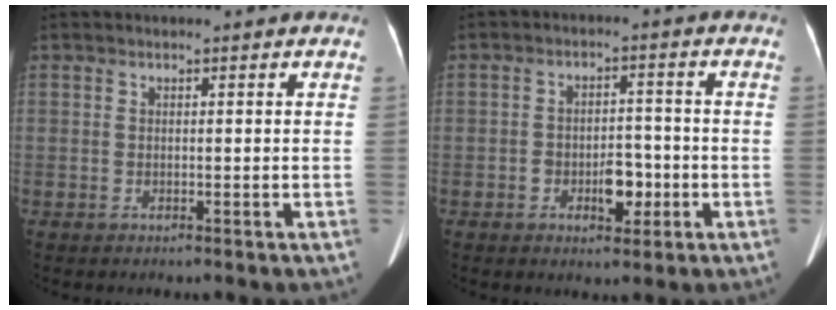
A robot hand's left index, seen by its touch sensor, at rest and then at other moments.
{"total": 5.0, "force": [-1.9, 2.7, 3.8], "torque": [-0.059, 0.009, -0.025]}